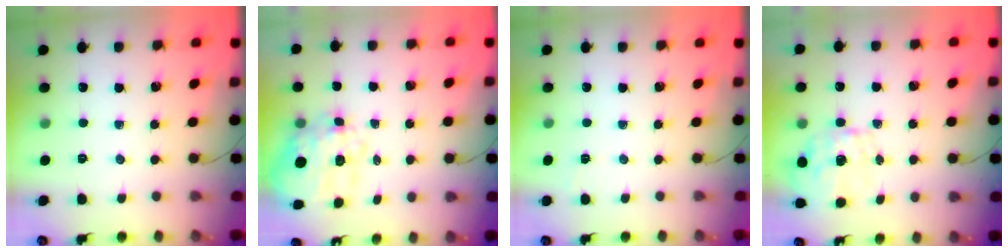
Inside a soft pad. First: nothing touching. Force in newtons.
{"total": 12.9, "press": 12.7, "slide": 2.4}
{"total": 5.4, "press": 5.2, "slide": 1.5}
{"total": 1.6, "press": 1.4, "slide": 0.7}